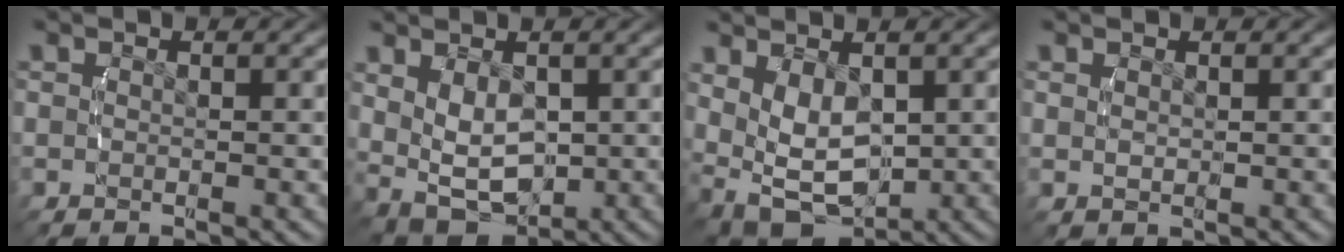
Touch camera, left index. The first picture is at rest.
{"total": 8.3, "force": [0.4, 6.3, 5.4], "torque": [-0.115, -0.024, 0.011]}
{"total": 9.4, "force": [-0.8, 7.5, 5.6], "torque": [-0.137, -0.047, -0.001]}
{"total": 0.8, "force": [0.3, 0.4, 0.7], "torque": [-0.013, -0.005, 0.012]}